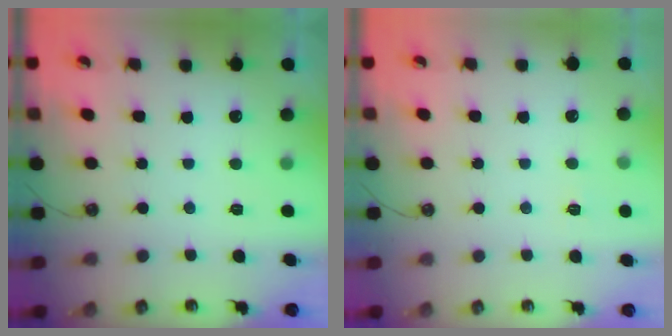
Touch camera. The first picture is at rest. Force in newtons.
{"total": 3.6, "press": 3.6, "slide": 0.4}